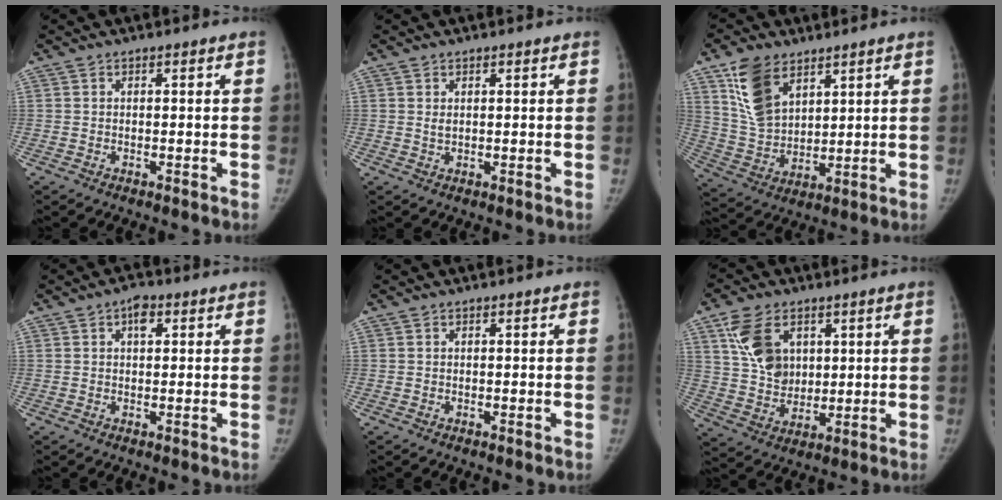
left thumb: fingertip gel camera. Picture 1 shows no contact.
{"total": 1.2, "force": [0.3, 0.8, 0.8], "torque": [-0.009, -0.002, 0.008]}
{"total": 12.2, "force": [6.6, 7.4, 7.1], "torque": [-0.112, -0.025, 0.142]}
{"total": 3.1, "force": [1.2, 2.0, 2.1], "torque": [-0.021, 0.004, 0.013]}
{"total": 0.0}
{"total": 11.2, "force": [4.5, 8.1, 6.3], "torque": [-0.085, -0.018, 0.094]}